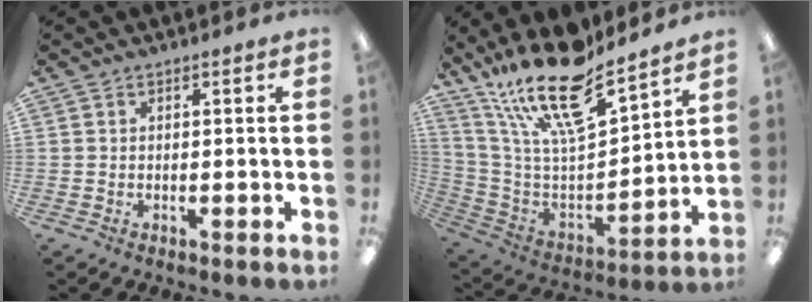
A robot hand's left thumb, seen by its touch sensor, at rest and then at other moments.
{"total": 20.1, "force": [15.8, 5.6, 11.1], "torque": [-0.212, -0.109, 0.276]}